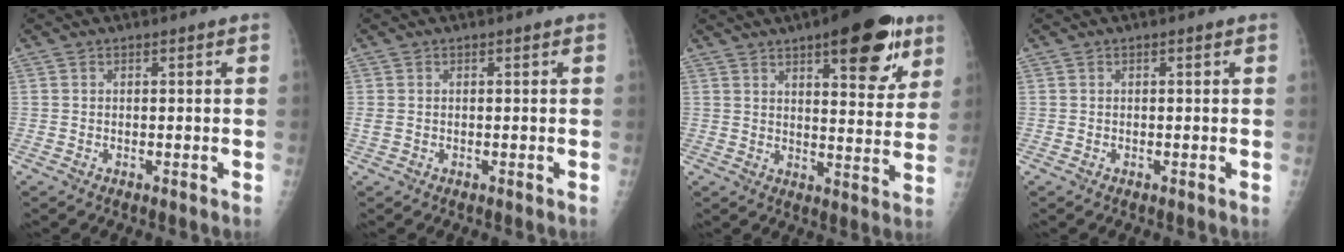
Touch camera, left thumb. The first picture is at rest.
{"total": 1.1, "force": [0.0, 0.7, 0.8], "torque": [-0.030, 0.004, 0.001]}
{"total": 16.3, "force": [9.1, 5.7, 12.3], "torque": [-0.127, -0.035, 0.123]}
{"total": 0.0}